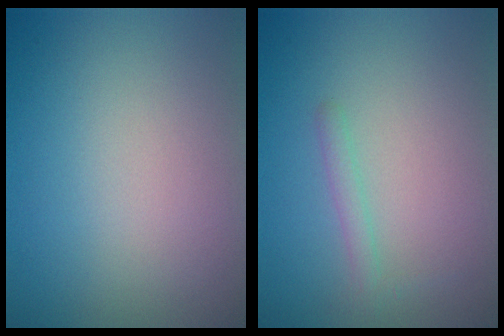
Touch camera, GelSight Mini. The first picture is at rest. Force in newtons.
{"total": 1.1, "press": 1.1, "slide": 0.0}